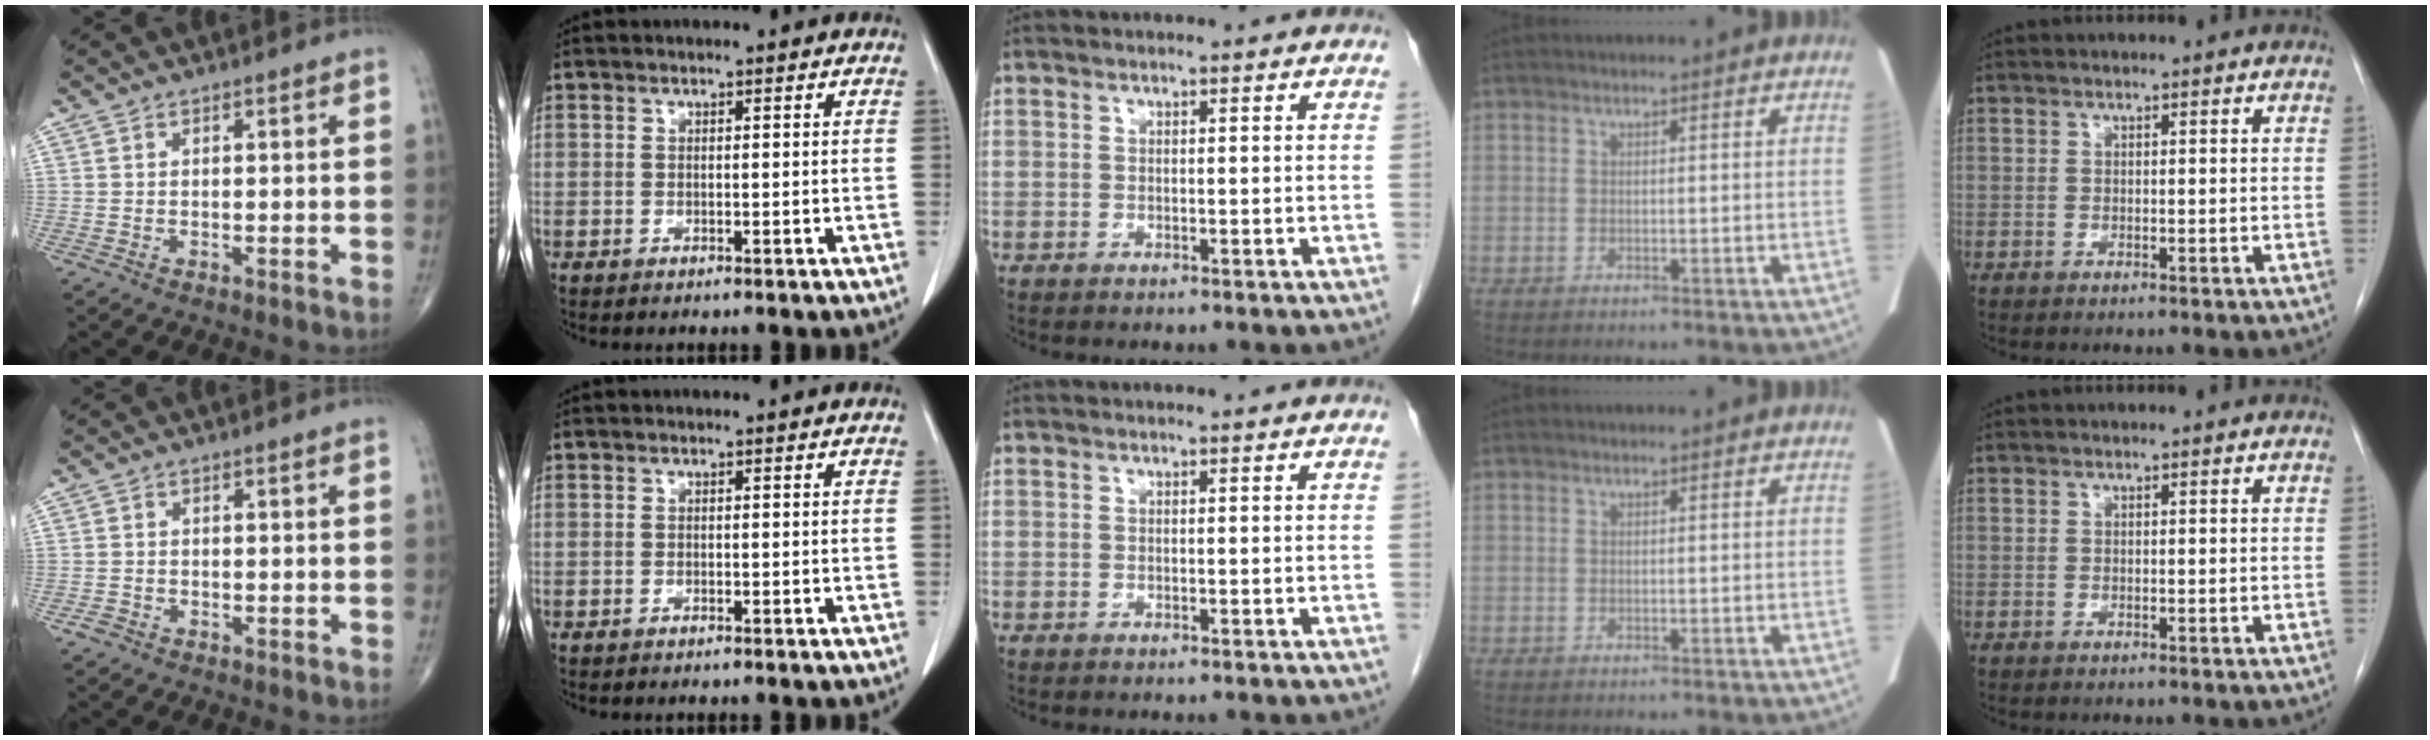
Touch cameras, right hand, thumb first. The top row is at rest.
{"thumb": {"total": 1.5, "force": [-0.9, 1.1, 0.5], "torque": [-0.009, 0.006, -0.017]}}